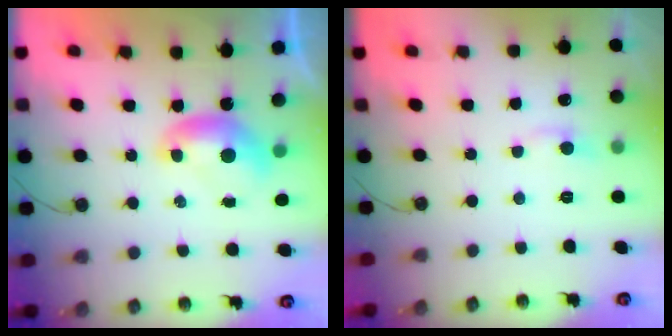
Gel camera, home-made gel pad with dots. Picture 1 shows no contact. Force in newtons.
{"total": 0.7, "press": 0.3, "slide": 0.7}